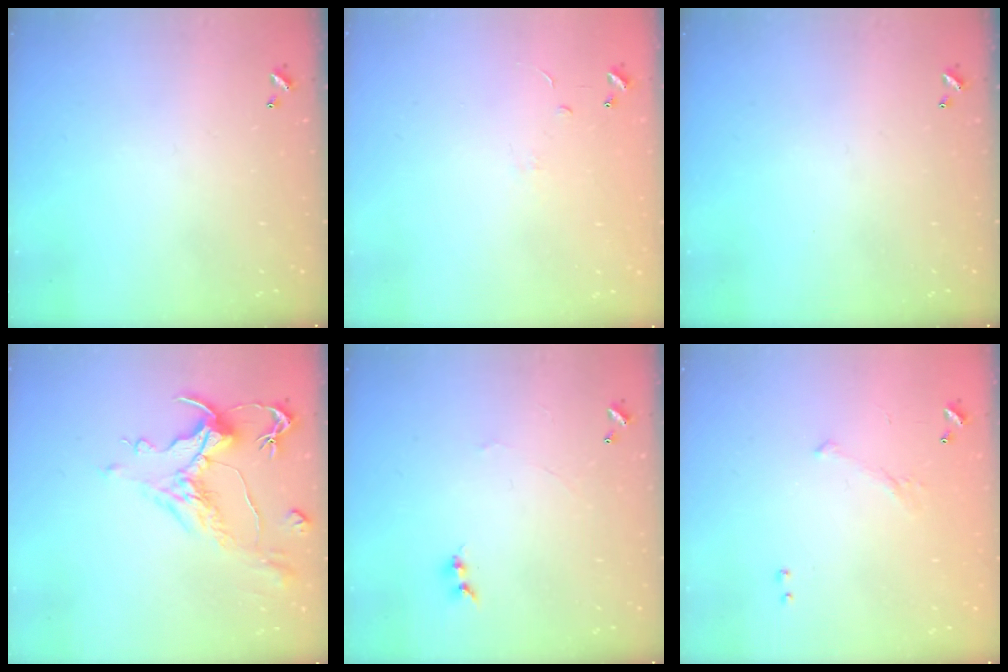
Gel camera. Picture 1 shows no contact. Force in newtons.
{"total": 6.5, "press": 6.5, "slide": 0.6}
{"total": 0.0}
{"total": 1.5, "press": 0.5, "slide": 1.4}
{"total": 0.0}
{"total": 5.8, "press": 5.8, "slide": 0.8}